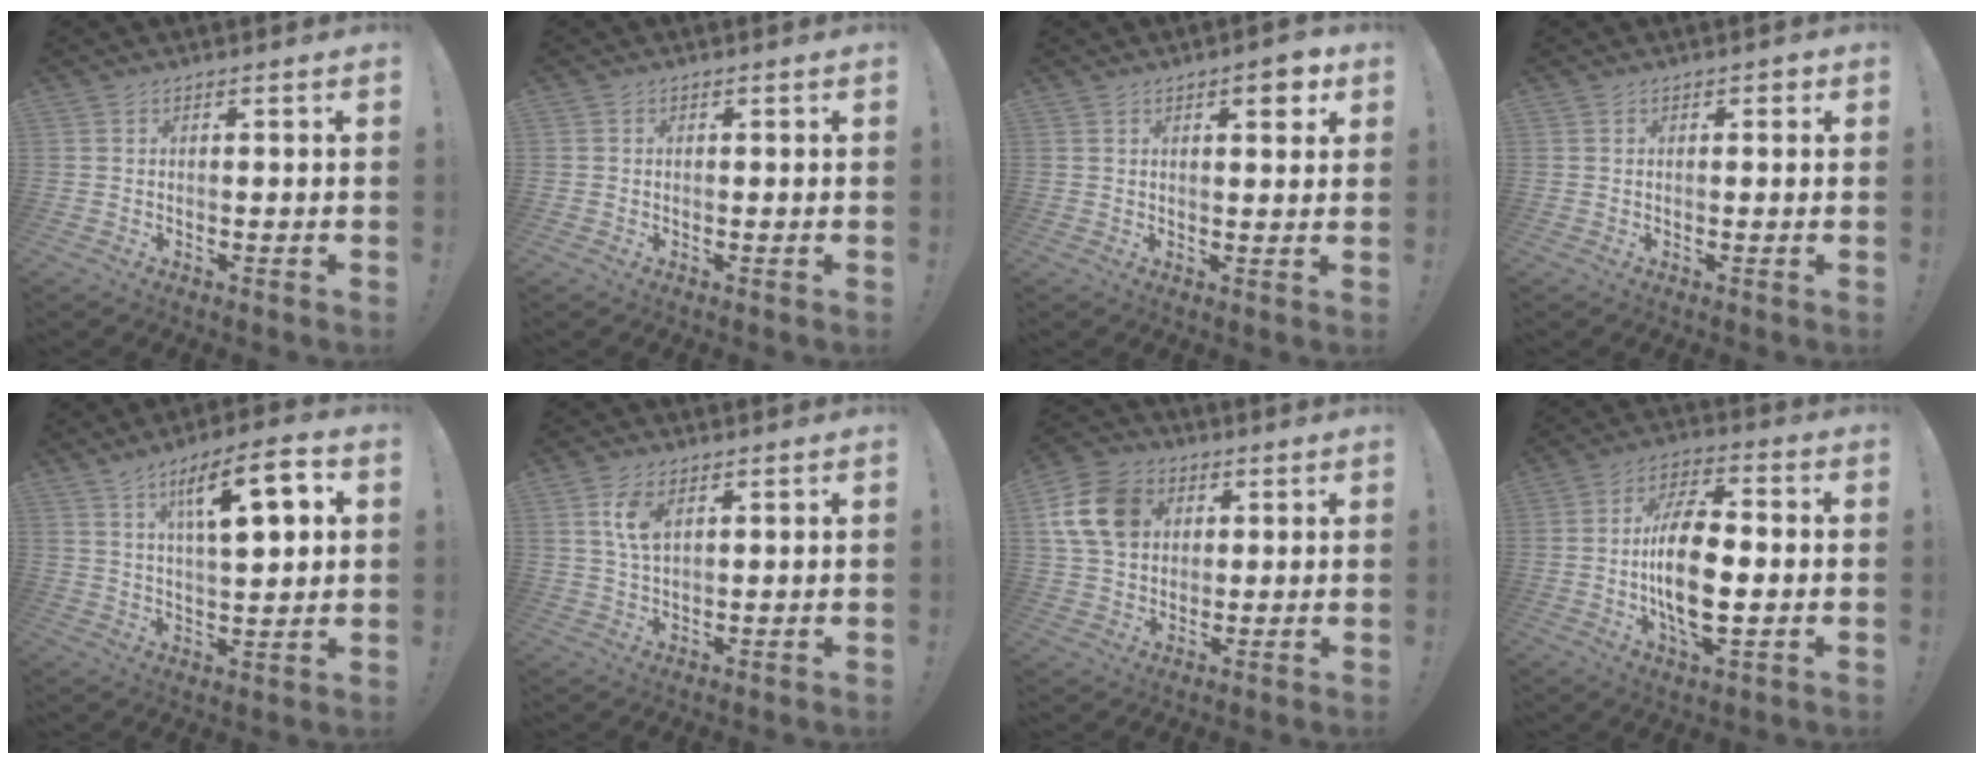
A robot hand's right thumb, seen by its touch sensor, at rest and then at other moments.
{"total": 0.9, "force": [-0.1, 0.9, 0.0], "torque": [0.001, 0.002, -0.003]}
{"total": 5.1, "force": [2.7, 1.7, 4.0], "torque": [-0.033, -0.016, 0.036]}
{"total": 0.9, "force": [0.2, 0.7, 0.4], "torque": [0.009, -0.002, -0.001]}
{"total": 14.7, "force": [5.8, 4.7, 12.7], "torque": [-0.189, -0.012, 0.085]}
{"total": 6.3, "force": [2.7, 3.1, 4.7], "torque": [-0.080, -0.012, 0.045]}
{"total": 14.4, "force": [4.6, 11.4, 7.6], "torque": [-0.116, -0.010, 0.094]}
{"total": 16.2, "force": [-1.7, 7.5, 14.3], "torque": [-0.269, -0.003, -0.038]}